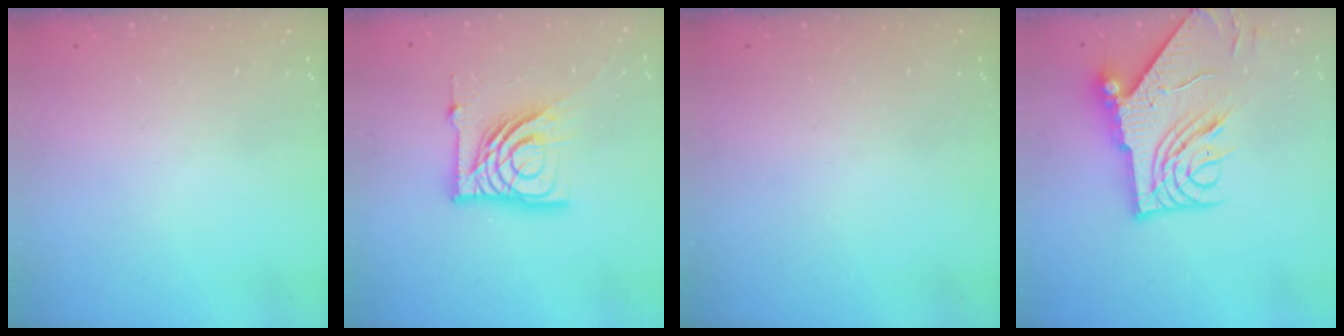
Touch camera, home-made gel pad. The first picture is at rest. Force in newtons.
{"total": 16.2, "press": 16.2, "slide": 1.7}
{"total": 0.0}
{"total": 14.4, "press": 14.4, "slide": 1.3}